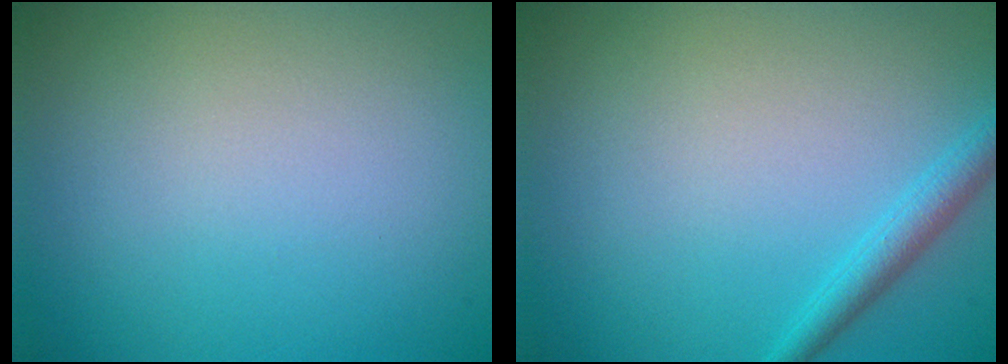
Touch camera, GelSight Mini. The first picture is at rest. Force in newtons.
{"total": 2.0, "press": 2.0, "slide": 0.1}